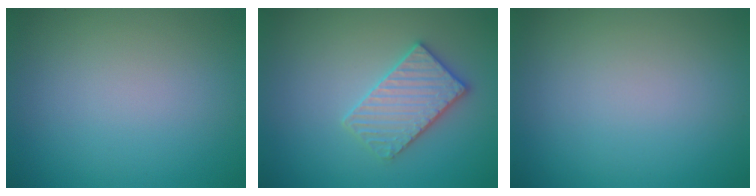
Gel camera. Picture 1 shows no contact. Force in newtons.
{"total": 3.4, "press": 3.4, "slide": 0.5}
{"total": 0.0}